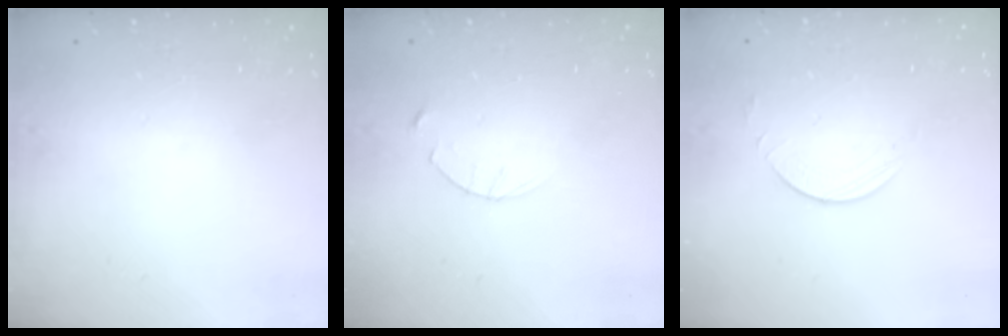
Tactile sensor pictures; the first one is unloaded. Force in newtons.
{"total": 2.8, "press": 2.8, "slide": 0.4}
{"total": 3.9, "press": 3.9, "slide": 0.3}